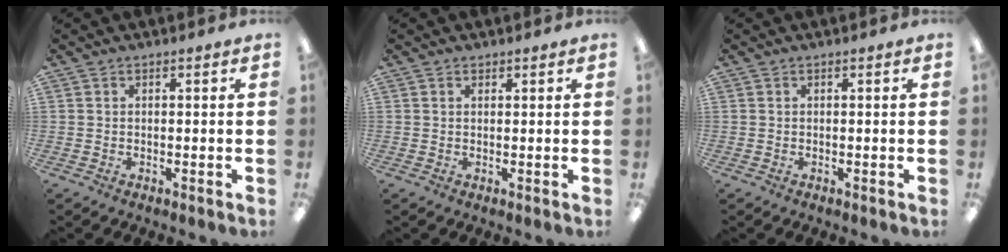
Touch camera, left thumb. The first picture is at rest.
{"total": 0.7, "force": [0.6, 0.4, 0.2], "torque": [0.003, -0.003, 0.008]}
{"total": 0.0}